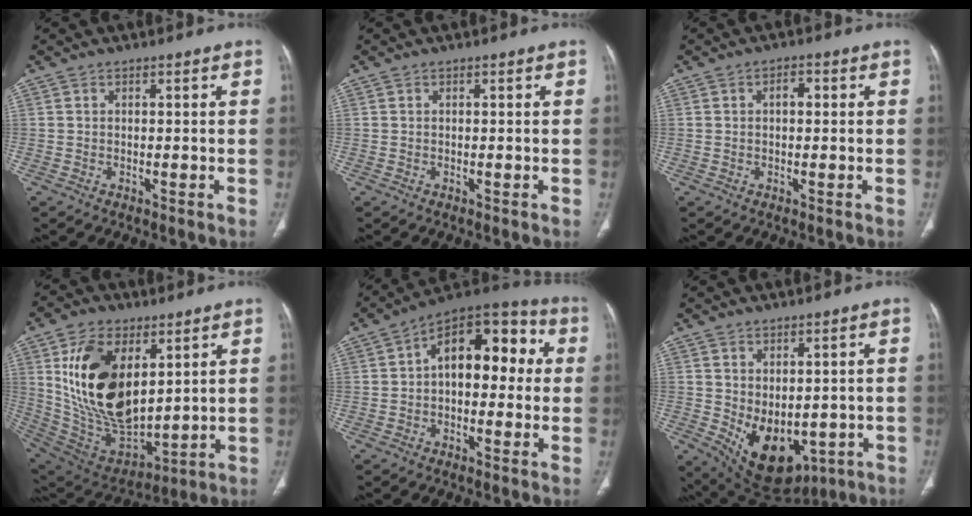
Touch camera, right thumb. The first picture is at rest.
{"total": 0.0}
{"total": 2.2, "force": [0.3, 1.2, 1.7], "torque": [-0.023, 0.010, 0.001]}
{"total": 22.2, "force": [6.4, 12.6, 17.1], "torque": [-0.294, -0.036, 0.137]}
{"total": 15.4, "force": [1.8, 9.1, 12.3], "torque": [-0.134, 0.048, 0.014]}
{"total": 13.0, "force": [-2.7, 8.5, 9.6], "torque": [-0.127, -0.008, -0.007]}